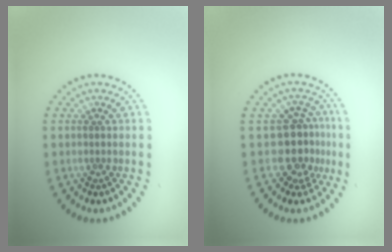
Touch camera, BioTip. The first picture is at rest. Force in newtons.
{"total": 3.4, "press": 2.6, "slide": 2.2}